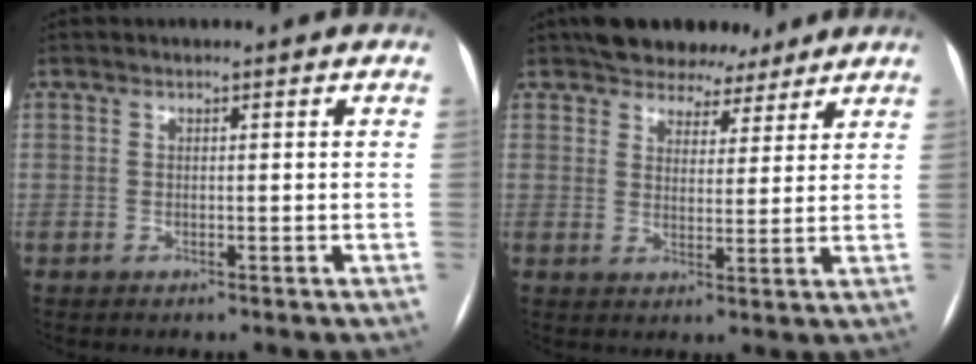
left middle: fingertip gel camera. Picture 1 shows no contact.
{"total": 8.1, "force": [6.7, 4.1, 1.9], "torque": [-0.011, 0.013, 0.091]}